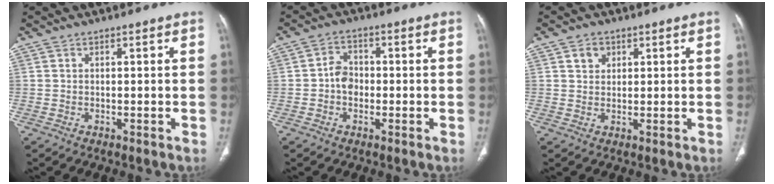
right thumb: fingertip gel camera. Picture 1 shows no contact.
{"total": 4.1, "force": [-0.8, 3.3, 2.3], "torque": [-0.021, 0.016, -0.022]}
{"total": 3.0, "force": [1.4, 2.4, 1.2], "torque": [-0.006, -0.006, 0.024]}